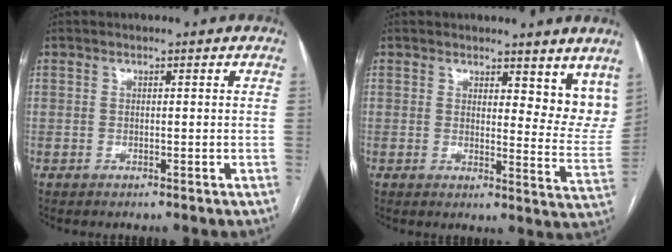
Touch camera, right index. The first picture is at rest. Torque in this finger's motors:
{"motor_torque": [0.05, 0.27, -0.01, 0.00]}